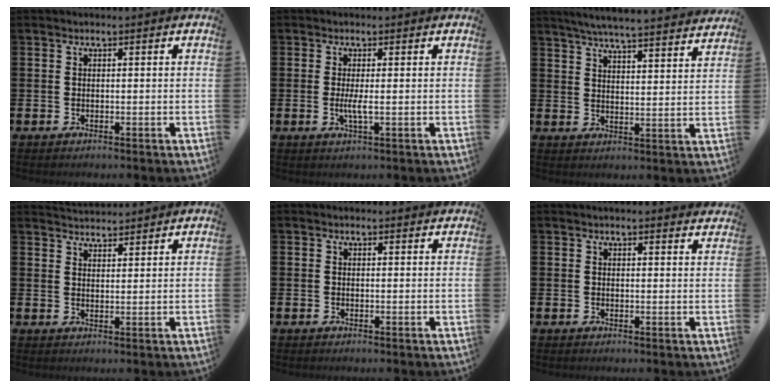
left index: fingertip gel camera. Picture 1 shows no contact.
{"total": 2.0, "force": [-0.1, 0.3, 2.0], "torque": [-0.046, -0.002, -0.001]}
{"total": 6.0, "force": [5.8, 0.0, 1.5], "torque": [-0.047, -0.039, 0.102]}
{"total": 3.4, "force": [3.4, 0.4, -0.1], "torque": [-0.006, -0.016, 0.062]}
{"total": 0.5, "force": [0.4, 0.3, 0.2], "torque": [0.003, 0.000, 0.005]}
{"total": 1.6, "force": [1.6, 0.0, 0.0], "torque": [0.006, -0.010, 0.028]}